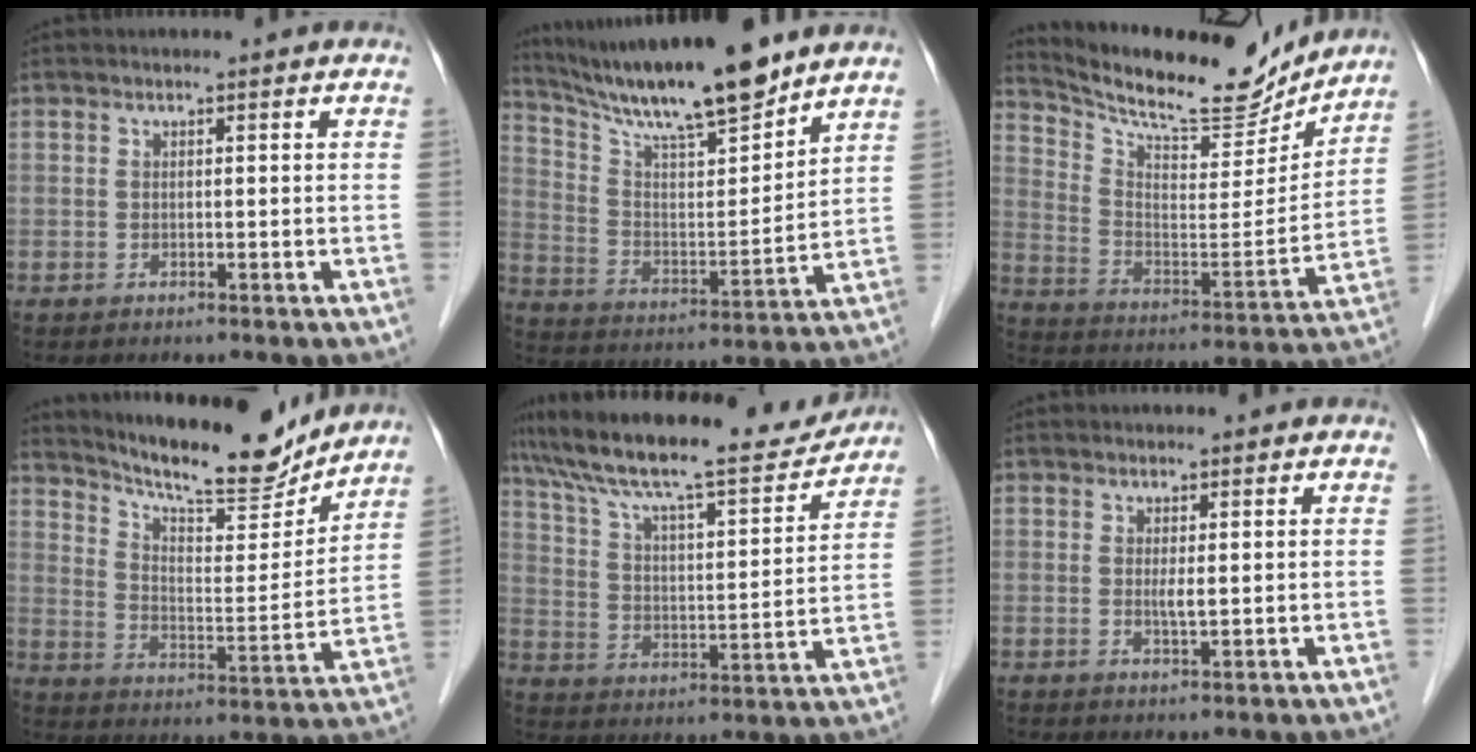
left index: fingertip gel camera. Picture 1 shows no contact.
{"total": 17.1, "force": [14.8, 1.0, 8.7], "torque": [-0.154, -0.004, 0.260]}
{"total": 19.0, "force": [17.5, 4.2, 6.2], "torque": [-0.116, -0.023, 0.272]}
{"total": 16.2, "force": [15.0, 2.2, 5.6], "torque": [-0.098, -0.019, 0.226]}
{"total": 20.7, "force": [18.5, 2.8, 8.8], "torque": [-0.156, 0.002, 0.281]}
{"total": 1.4, "force": [0.3, 0.1, 1.4], "torque": [-0.030, -0.005, 0.007]}